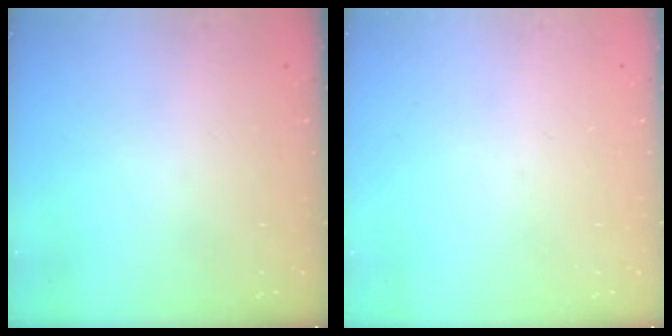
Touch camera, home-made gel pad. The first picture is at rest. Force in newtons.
{"total": 0.0}